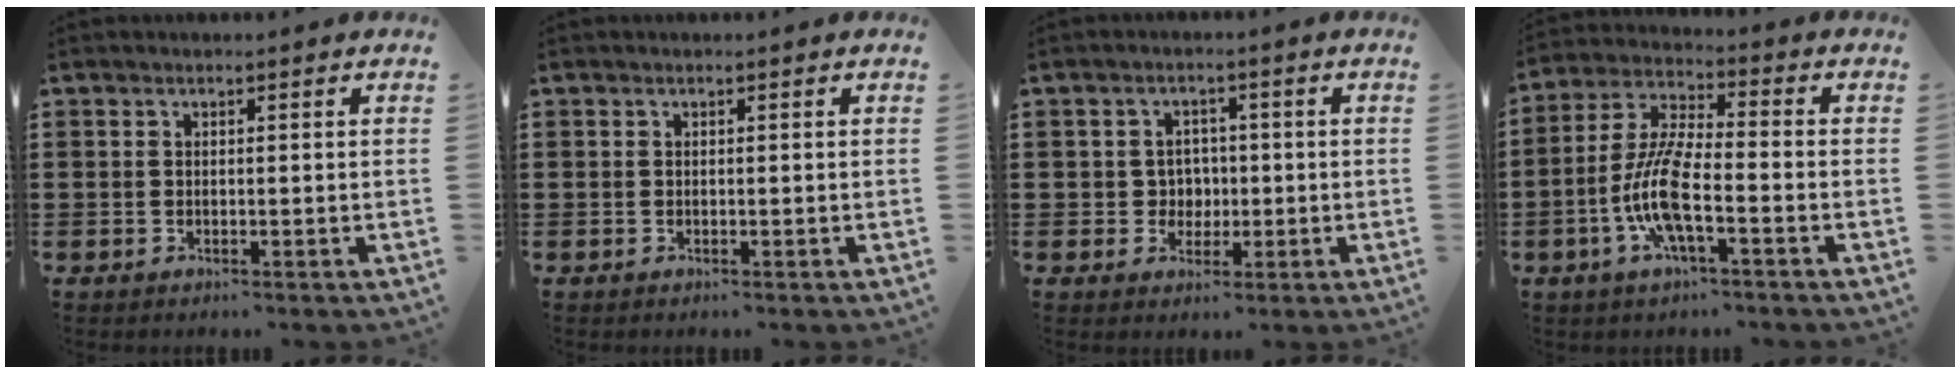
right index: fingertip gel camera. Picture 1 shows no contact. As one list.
[{"total": 0.0}, {"total": 3.3, "force": [-0.3, 3.2, 0.8], "torque": [-0.030, 0.008, -0.010]}, {"total": 9.1, "force": [-3.2, 2.2, 8.2], "torque": [-0.192, -0.014, -0.066]}]